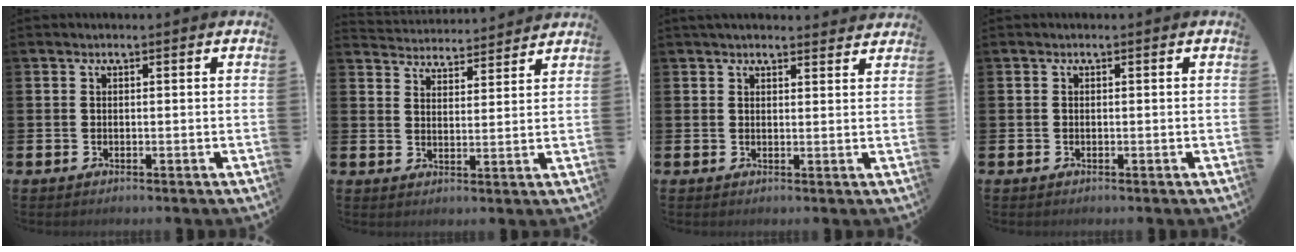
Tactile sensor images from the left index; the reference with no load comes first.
{"total": 4.3, "force": [4.2, 0.4, -0.5], "torque": [-0.010, -0.031, 0.076]}
{"total": 2.5, "force": [2.4, 0.5, 0.4], "torque": [-0.002, -0.011, 0.042]}
{"total": 0.0}